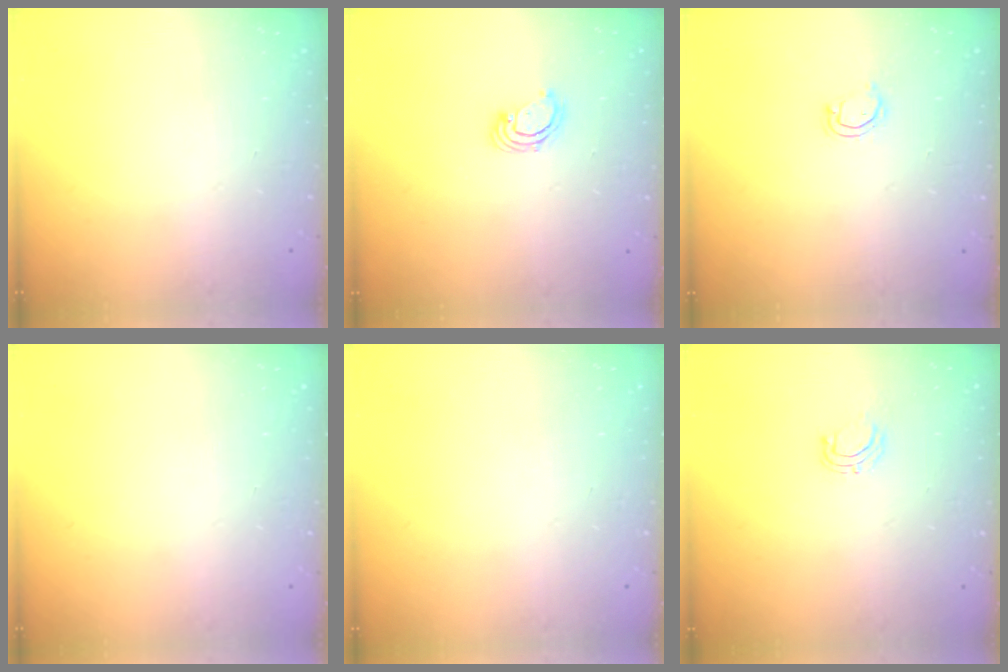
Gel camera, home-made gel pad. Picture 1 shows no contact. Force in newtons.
{"total": 3.4, "press": 3.4, "slide": 0.3}
{"total": 3.4, "press": 3.4, "slide": 0.2}
{"total": 0.0}
{"total": 0.0}
{"total": 4.1, "press": 4.1, "slide": 0.3}